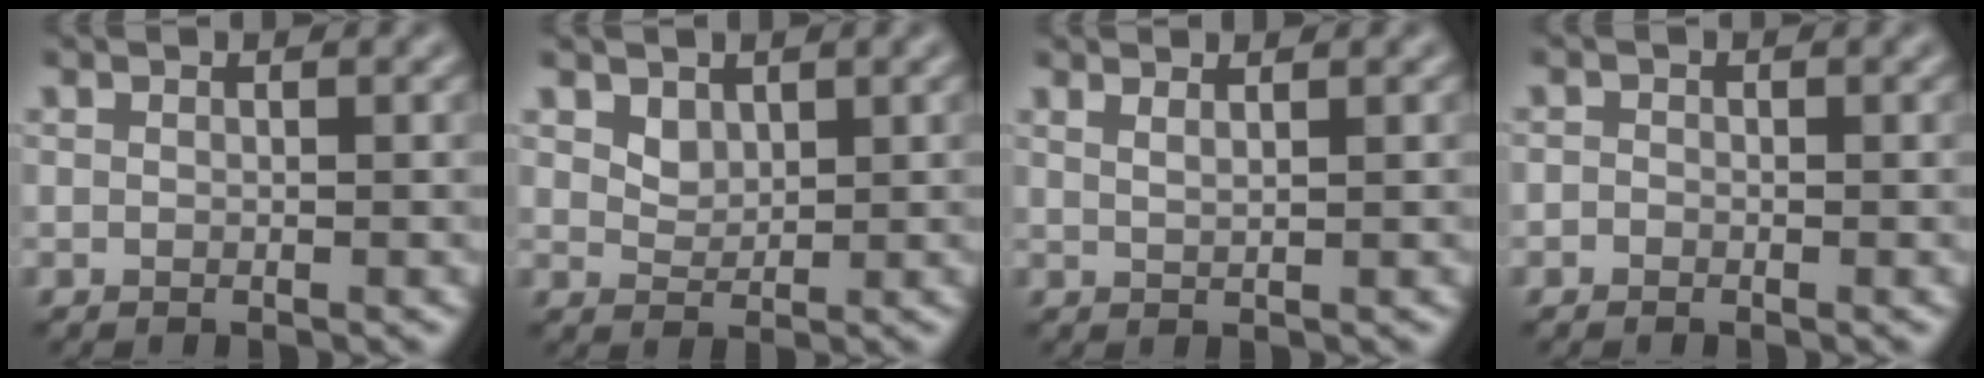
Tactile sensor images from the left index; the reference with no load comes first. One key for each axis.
{"total": 1.5, "fx": 0.9, "fy": 1.0, "fz": 0.6, "tx": -0.018, "ty": -0.010, "tz": 0.022}
{"total": 1.6, "fx": 1.2, "fy": 0.5, "fz": 1.0, "tx": -0.002, "ty": -0.001, "tz": 0.005}
{"total": 0.7, "fx": -0.5, "fy": 0.5, "fz": 0.0, "tx": 0.001, "ty": -0.006, "tz": -0.015}